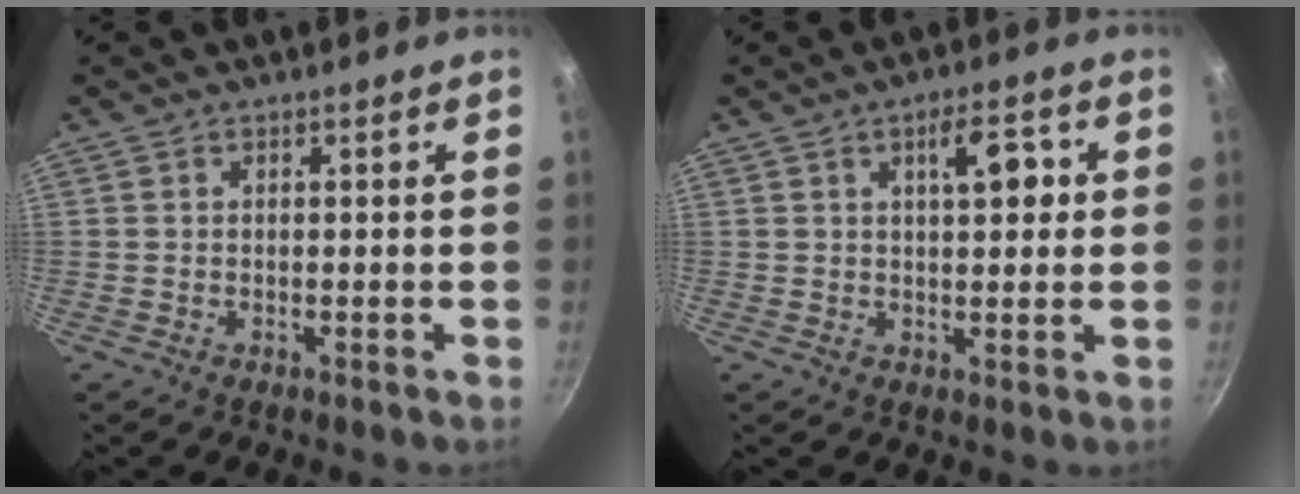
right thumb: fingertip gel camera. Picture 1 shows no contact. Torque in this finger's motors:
{"motor_torque": [1.42, 3.59, 0.63, 0.13, 0.03]}